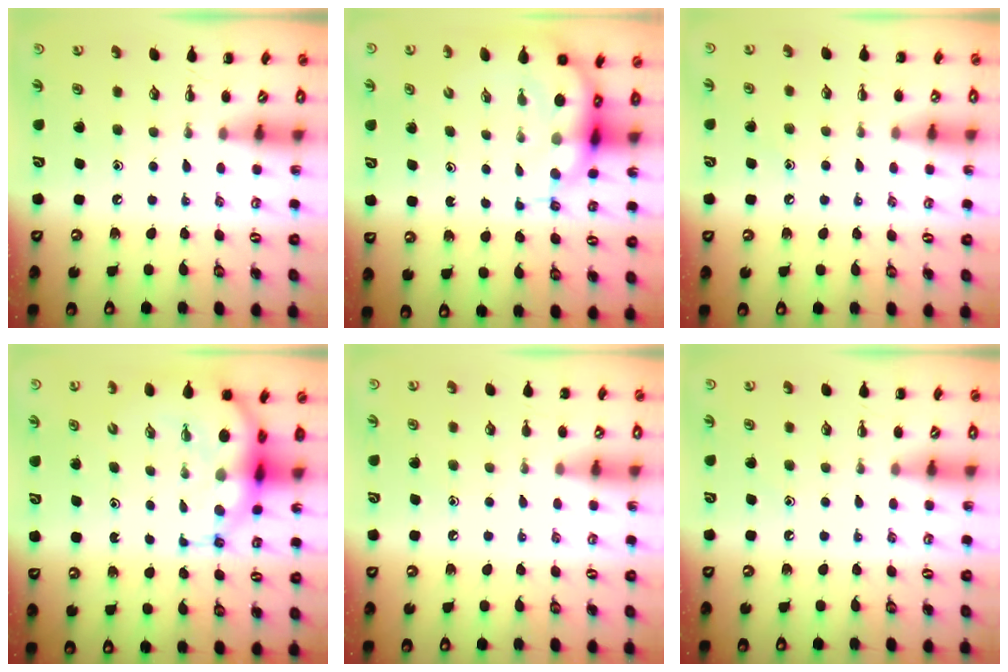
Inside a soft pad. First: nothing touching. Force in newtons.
{"total": 9.2, "press": 8.8, "slide": 2.8}
{"total": 6.7, "press": 6.5, "slide": 1.9}
{"total": 9.9, "press": 9.5, "slide": 2.8}
{"total": 6.2, "press": 5.9, "slide": 1.9}
{"total": 7.5, "press": 7.3, "slide": 1.4}